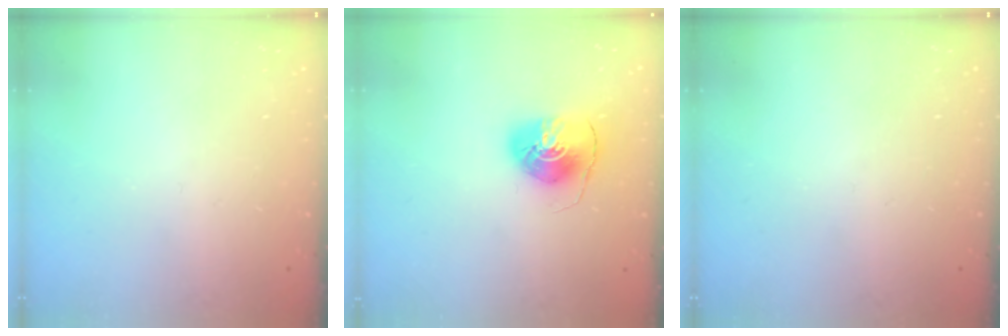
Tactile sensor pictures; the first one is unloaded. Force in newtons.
{"total": 7.7, "press": 7.7, "slide": 0.7}
{"total": 0.0}